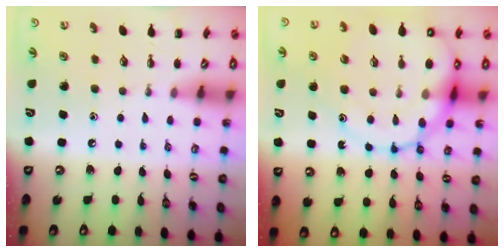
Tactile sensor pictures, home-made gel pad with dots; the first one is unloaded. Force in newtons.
{"total": 20.6, "press": 20.3, "slide": 3.6}